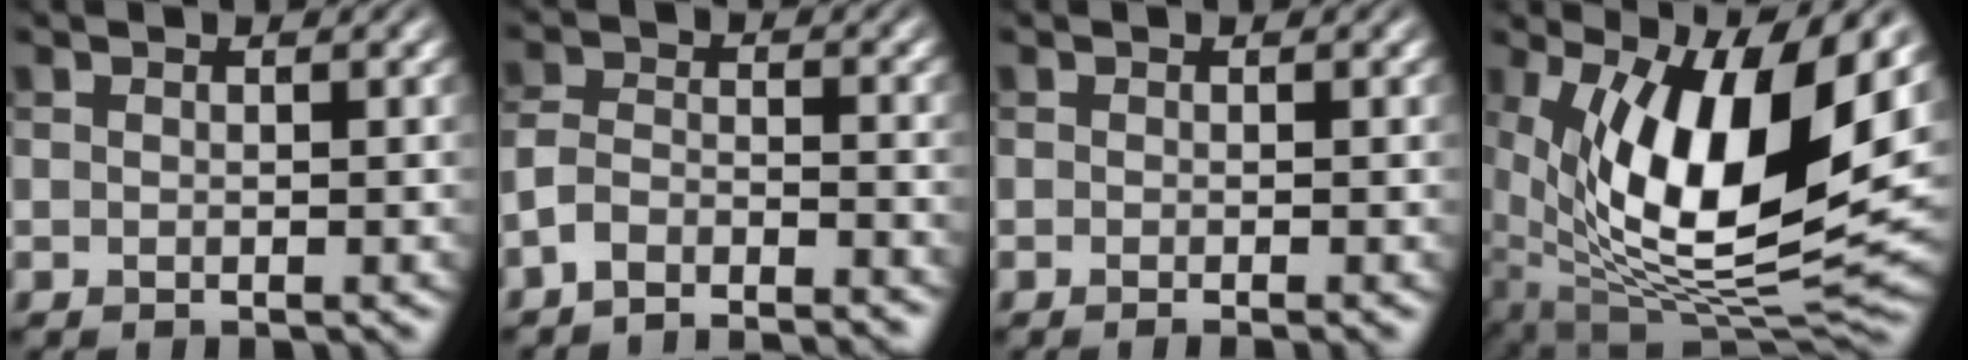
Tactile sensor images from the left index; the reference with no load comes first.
{"total": 4.7, "force": [-4.3, 1.0, 1.6], "torque": [-0.031, -0.001, -0.083]}
{"total": 1.3, "force": [-0.4, 0.4, 1.2], "torque": [-0.008, -0.007, -0.010]}
{"total": 14.9, "force": [3.5, 5.7, 13.4], "torque": [-0.231, -0.014, 0.063]}